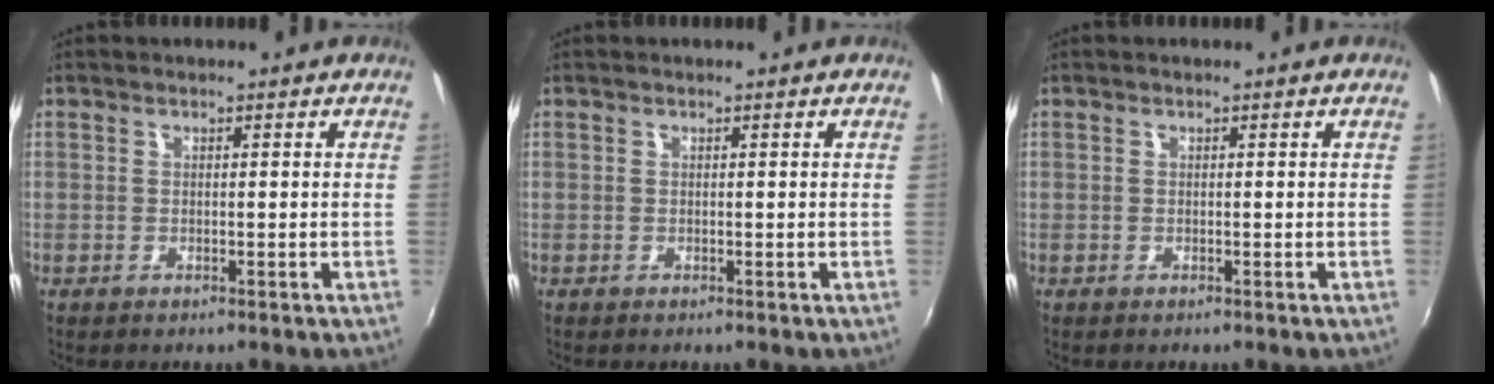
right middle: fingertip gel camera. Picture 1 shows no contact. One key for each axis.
{"total": 0.0}
{"total": 0.0}